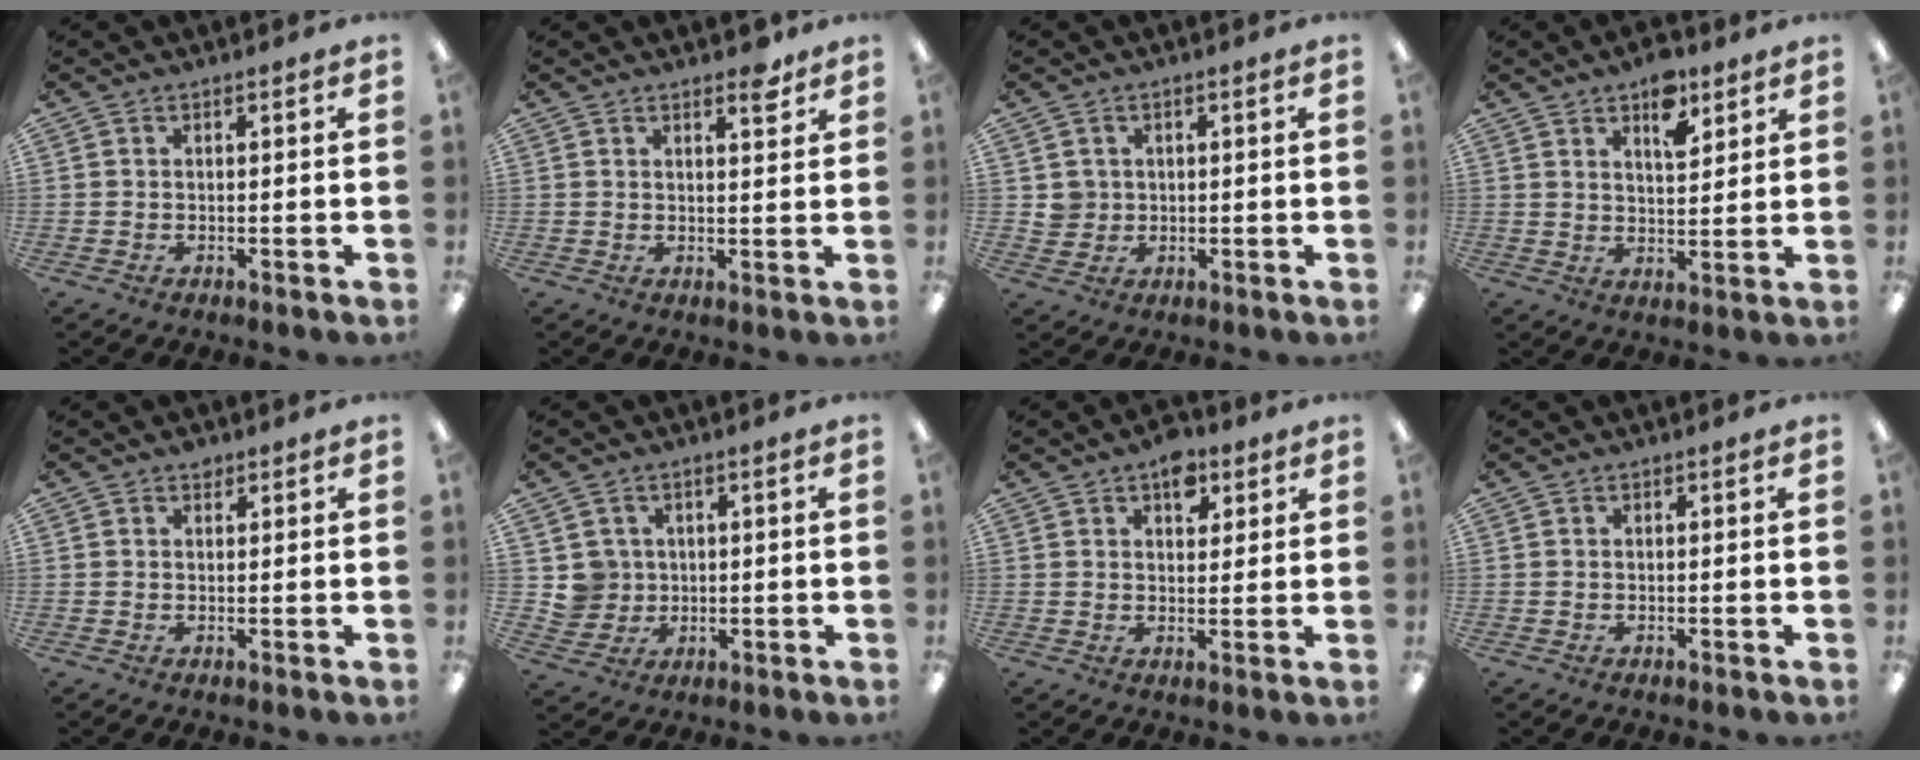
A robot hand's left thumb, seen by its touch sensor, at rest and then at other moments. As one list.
[{"total": 3.5, "force": [2.9, 1.0, 1.7], "torque": [-0.007, -0.017, 0.043]}, {"total": 3.5, "force": [0.8, 3.4, 0.0], "torque": [-0.002, 0.004, 0.014]}, {"total": 8.1, "force": [5.4, 4.0, 4.5], "torque": [-0.056, -0.025, 0.089]}, {"total": 1.4, "force": [1.0, 0.8, 0.4], "torque": [-0.001, -0.002, 0.017]}, {"total": 5.3, "force": [1.4, 5.1, -0.1], "torque": [-0.003, 0.005, 0.028]}, {"total": 6.6, "force": [3.7, 4.1, 3.6], "torque": [-0.030, -0.009, 0.060]}, {"total": 0.0}]